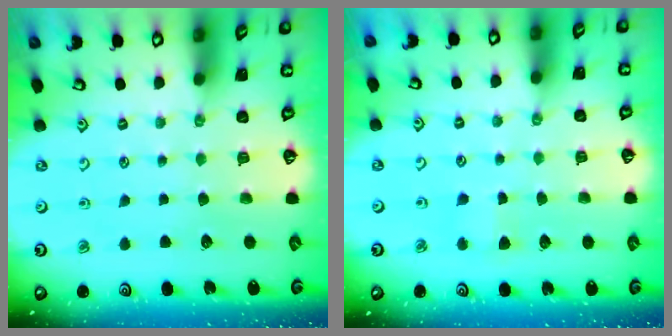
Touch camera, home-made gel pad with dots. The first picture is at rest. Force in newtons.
{"total": 2.6, "press": 2.5, "slide": 0.6}